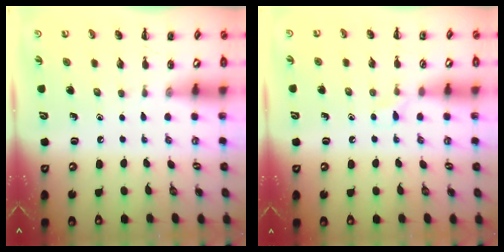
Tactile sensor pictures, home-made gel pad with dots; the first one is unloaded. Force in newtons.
{"total": 4.6, "press": 4.2, "slide": 1.6}